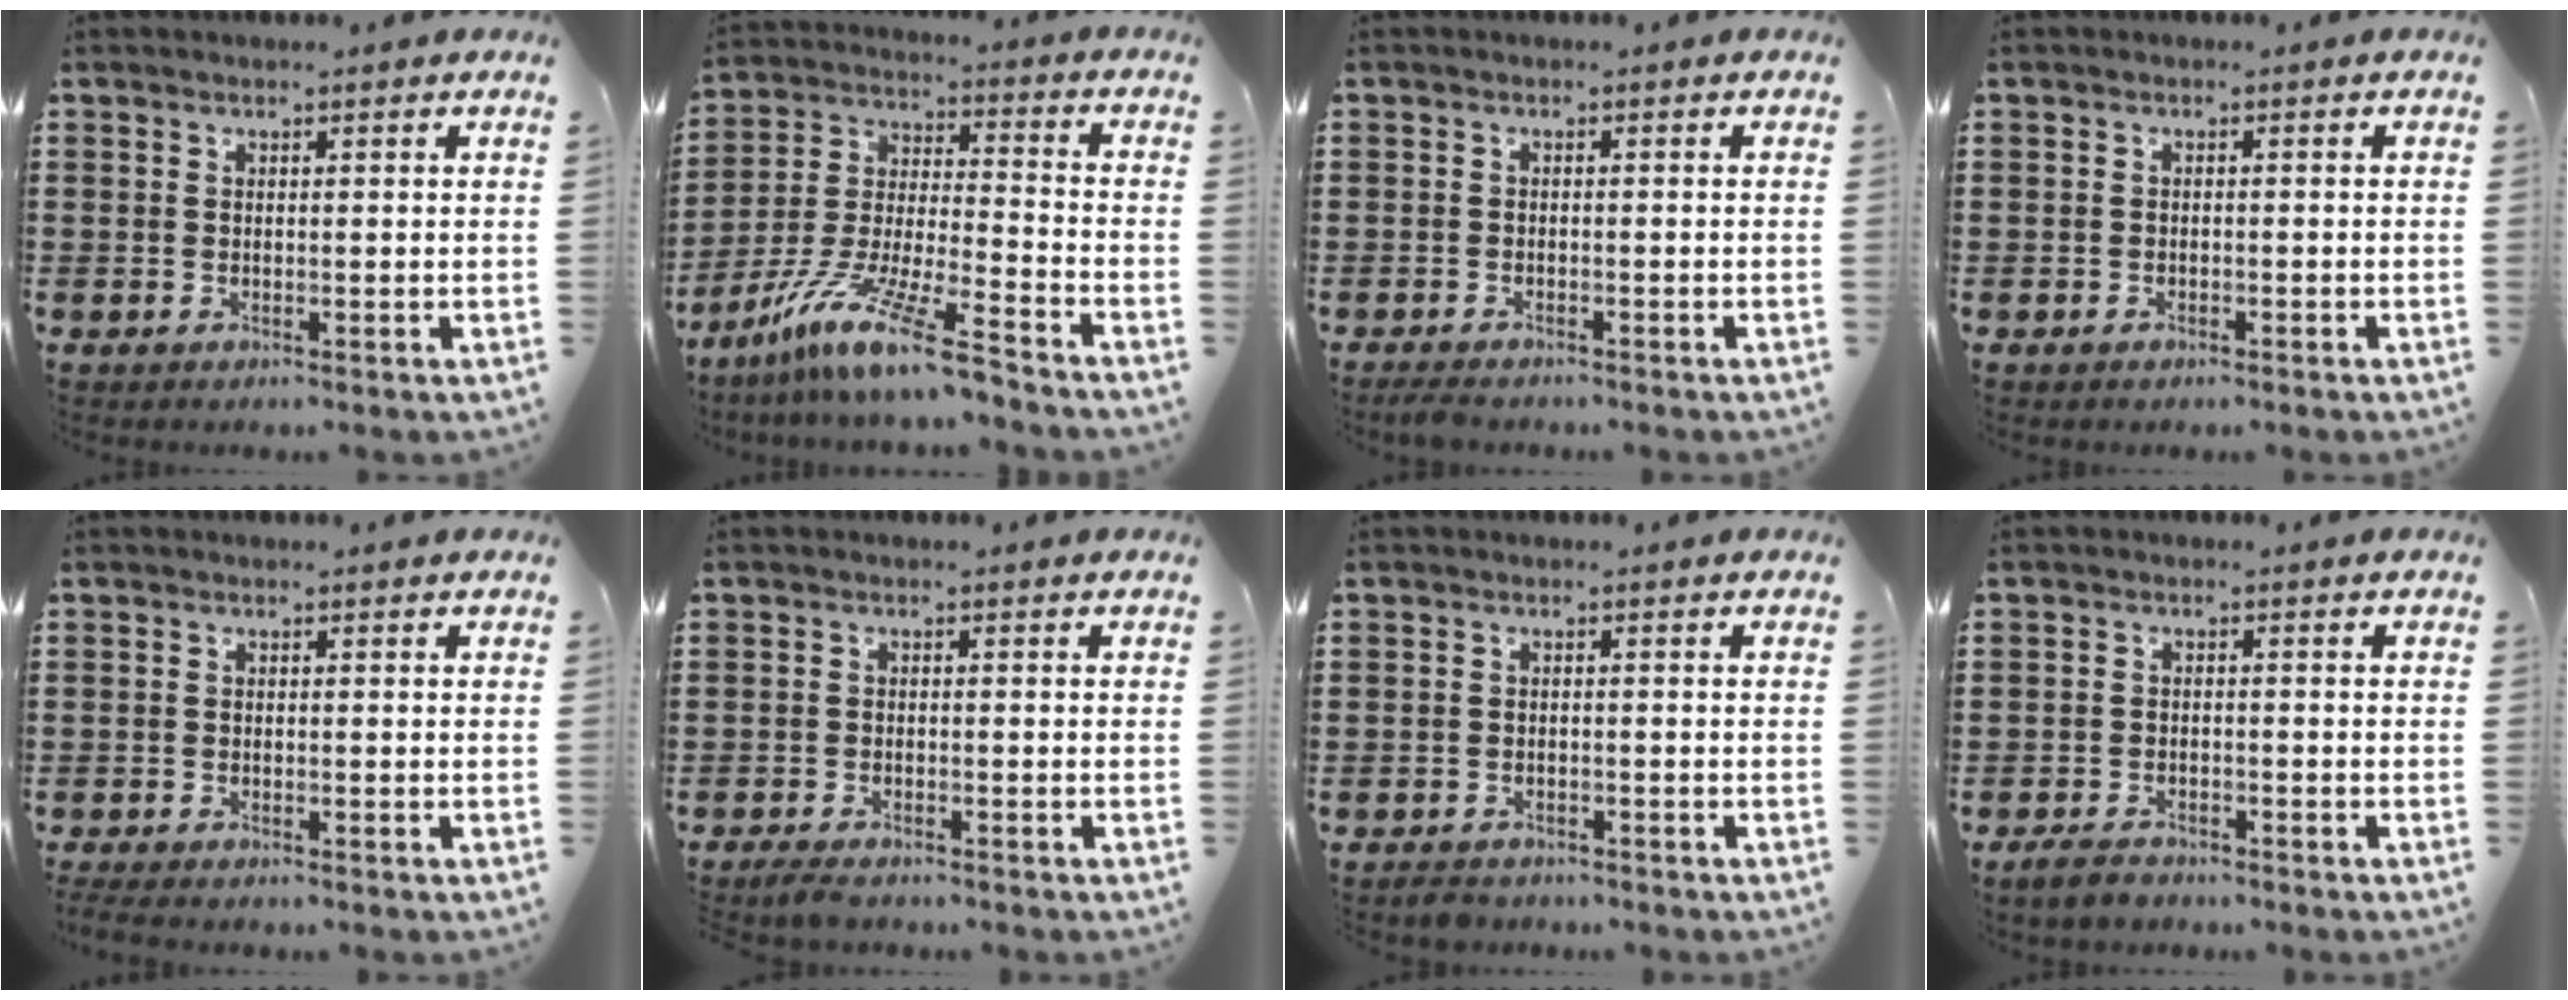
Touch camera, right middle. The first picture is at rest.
{"total": 11.8, "force": [-9.4, 0.0, 7.2], "torque": [-0.149, 0.003, -0.188]}
{"total": 1.3, "force": [-1.2, 0.2, 0.4], "torque": [-0.011, 0.001, -0.024]}
{"total": 0.7, "force": [-0.6, 0.4, 0.2], "torque": [-0.004, 0.000, -0.012]}
{"total": 1.3, "force": [-1.2, 0.2, 0.3], "torque": [-0.008, 0.000, -0.023]}
{"total": 1.9, "force": [-1.9, 0.2, 0.5], "torque": [-0.019, -0.001, -0.040]}
{"total": 1.7, "force": [-1.6, 0.4, 0.0], "torque": [-0.006, 0.000, -0.036]}
{"total": 2.3, "force": [-2.1, 0.8, 0.5], "torque": [-0.021, 0.003, -0.045]}